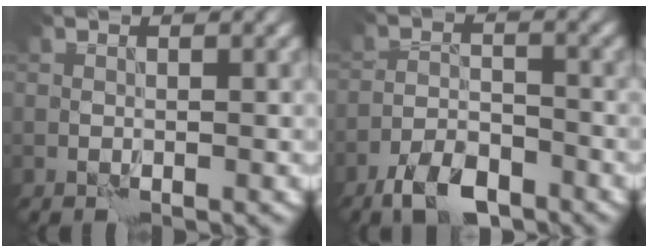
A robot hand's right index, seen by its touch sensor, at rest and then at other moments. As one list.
[{"total": 4.7, "force": [-3.5, 1.7, 2.7], "torque": [-0.041, -0.003, -0.066]}]